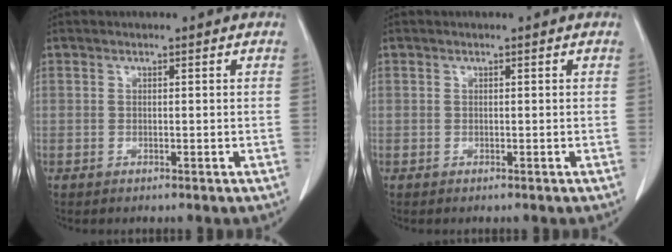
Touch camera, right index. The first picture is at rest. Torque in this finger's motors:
{"motor_torque": [-0.21, 0.06, -0.50, -0.09]}